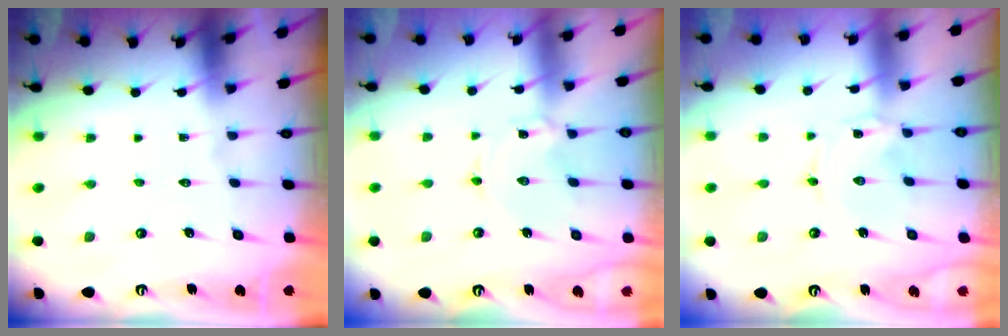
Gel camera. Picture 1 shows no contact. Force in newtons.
{"total": 1.9, "press": 1.9, "slide": 0.4}
{"total": 0.0}